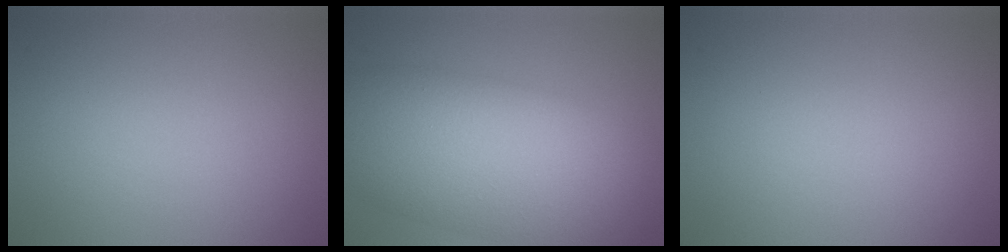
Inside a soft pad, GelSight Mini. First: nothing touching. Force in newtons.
{"total": 11.4, "press": 11.4, "slide": 0.6}
{"total": 0.0}